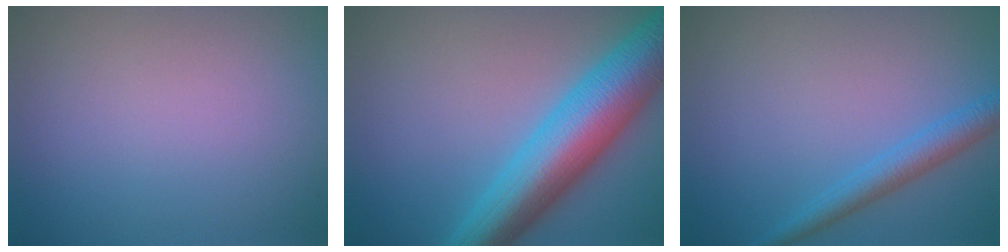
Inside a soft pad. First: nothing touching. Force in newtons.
{"total": 9.7, "press": 9.7, "slide": 0.1}
{"total": 2.8, "press": 2.7, "slide": 0.2}